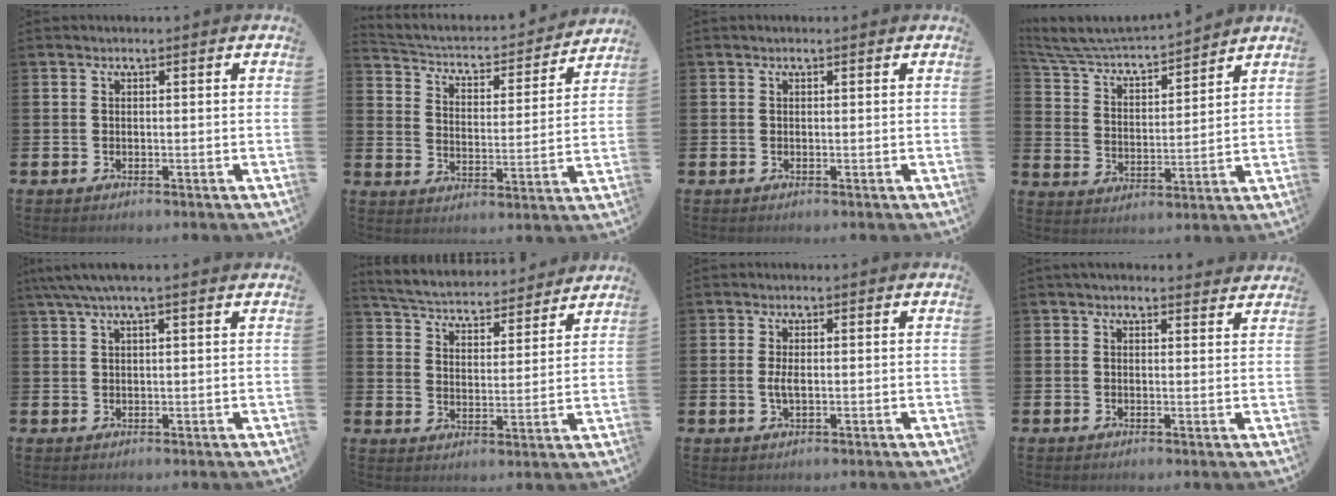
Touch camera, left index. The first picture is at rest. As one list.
[{"total": 4.0, "force": [3.6, 1.5, 1.1], "torque": [-0.047, -0.035, 0.050]}, {"total": 0.0}, {"total": 5.6, "force": [5.4, 1.1, 1.1], "torque": [-0.051, -0.044, 0.089]}, {"total": 3.3, "force": [2.3, 0.3, 2.3], "torque": [-0.055, 0.005, 0.043]}, {"total": 4.9, "force": [4.8, 0.9, 0.5], "torque": [-0.036, -0.042, 0.079]}, {"total": 2.2, "force": [0.0, 0.8, 2.0], "torque": [-0.031, -0.002, -0.004]}, {"total": 2.0, "force": [1.9, 0.5, 0.4], "torque": [-0.002, -0.008, 0.033]}]